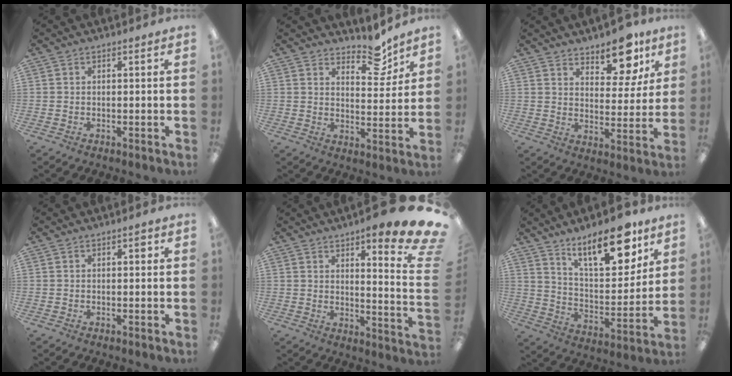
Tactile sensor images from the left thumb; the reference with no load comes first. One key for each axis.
{"total": 8.3, "fx": 6.9, "fy": 3.2, "fz": 3.2, "tx": -0.020, "ty": -0.054, "tz": 0.118}
{"total": 13.1, "fx": 10.3, "fy": 5.6, "fz": 5.9, "tx": -0.069, "ty": -0.067, "tz": 0.180}
{"total": 1.5, "fx": 0.5, "fy": 0.6, "fz": 1.3, "tx": -0.010, "ty": -0.002, "tz": 0.004}
{"total": 12.6, "fx": 8.9, "fy": 2.1, "fz": 8.8, "tx": -0.125, "ty": -0.069, "tz": 0.144}
{"total": 18.6, "fx": 12.9, "fy": 6.7, "fz": 11.6, "tx": -0.170, "ty": -0.076, "tz": 0.209}